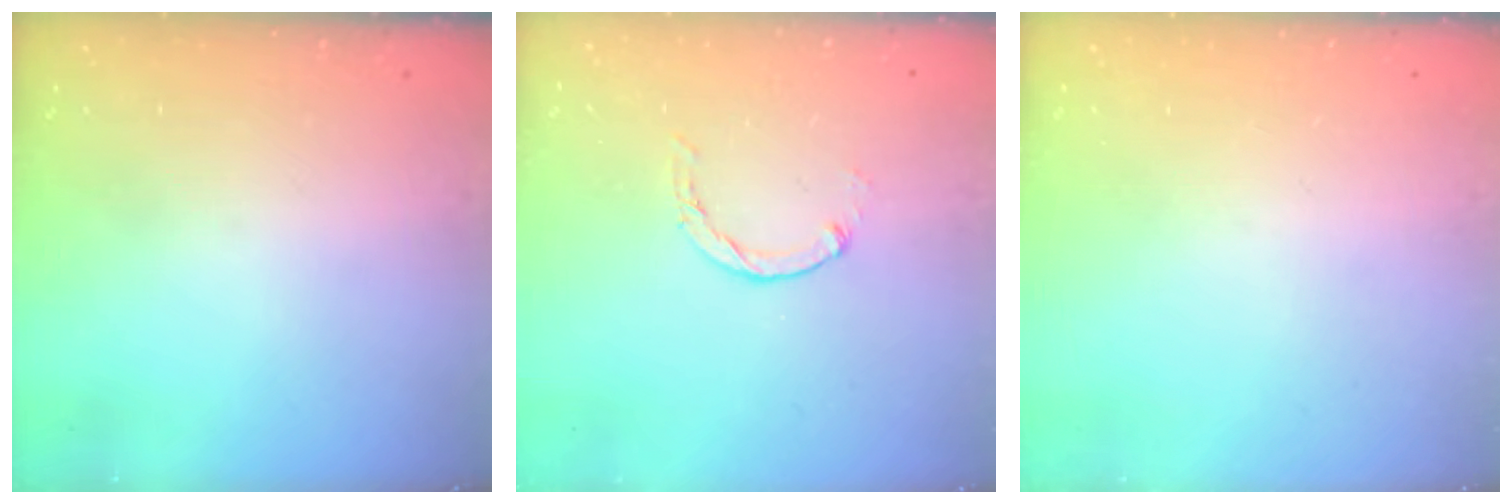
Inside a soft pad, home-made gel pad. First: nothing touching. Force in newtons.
{"total": 0.7, "press": 0.7, "slide": 0.2}
{"total": 0.0}